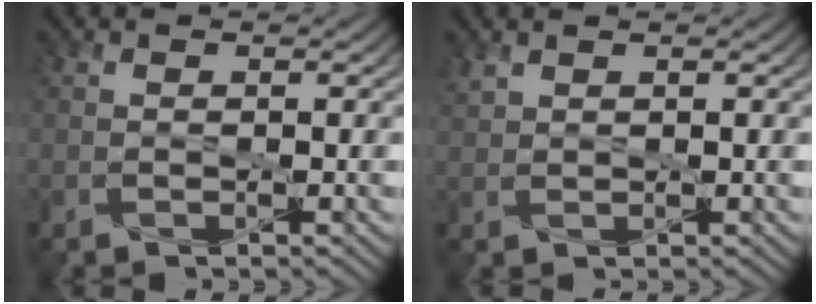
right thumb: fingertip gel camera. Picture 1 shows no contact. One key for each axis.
{"total": 1.4, "fx": 1.2, "fy": 0.6, "fz": 0.5, "tx": -0.020, "ty": 0.006, "tz": 0.029}